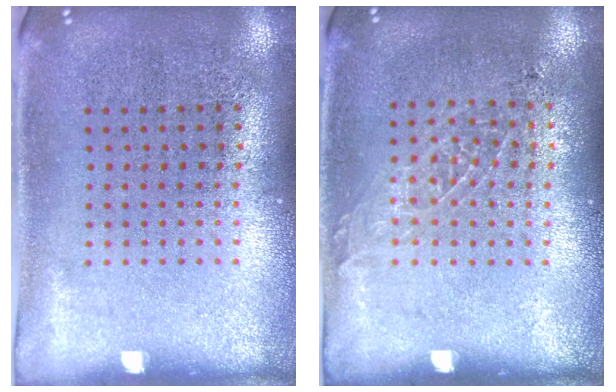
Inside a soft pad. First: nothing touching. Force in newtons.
{"total": 0.9, "press": 0.9, "slide": 0.1}